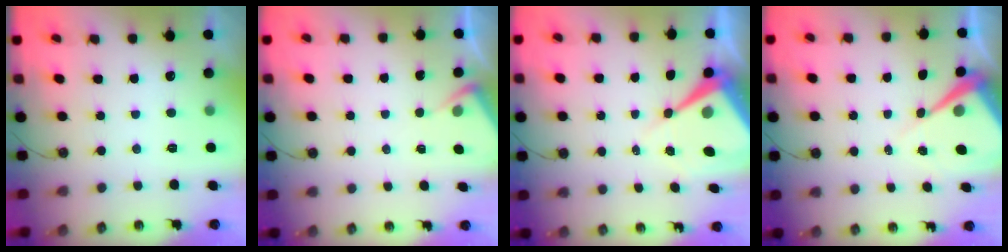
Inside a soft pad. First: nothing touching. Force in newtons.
{"total": 3.7, "press": 3.7, "slide": 0.4}
{"total": 9.7, "press": 9.7, "slide": 0.9}
{"total": 7.2, "press": 7.2, "slide": 0.6}